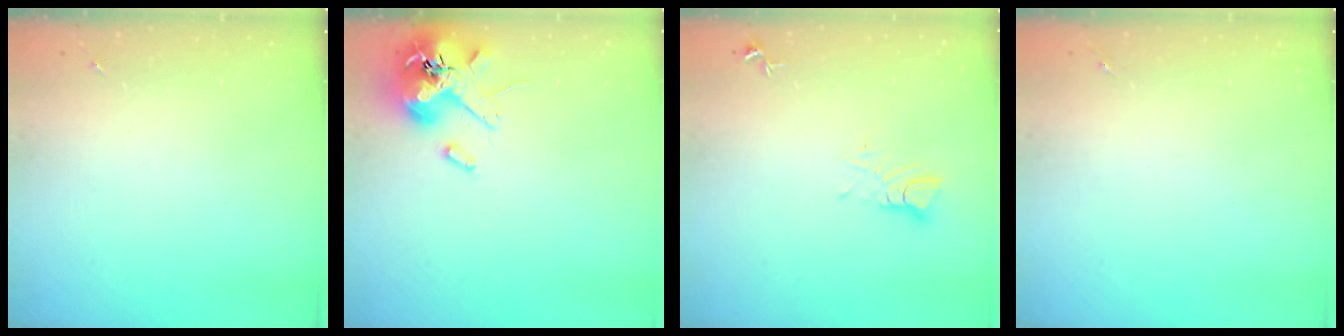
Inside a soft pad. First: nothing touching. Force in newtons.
{"total": 12.3, "press": 12.2, "slide": 1.9}
{"total": 4.2, "press": 4.2, "slide": 0.5}
{"total": 0.0}